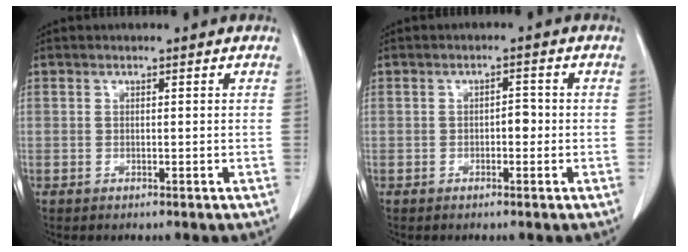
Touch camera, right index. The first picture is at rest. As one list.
[{"total": 1.8, "force": [-0.4, 1.0, 1.5], "torque": [-0.017, 0.005, -0.007]}]